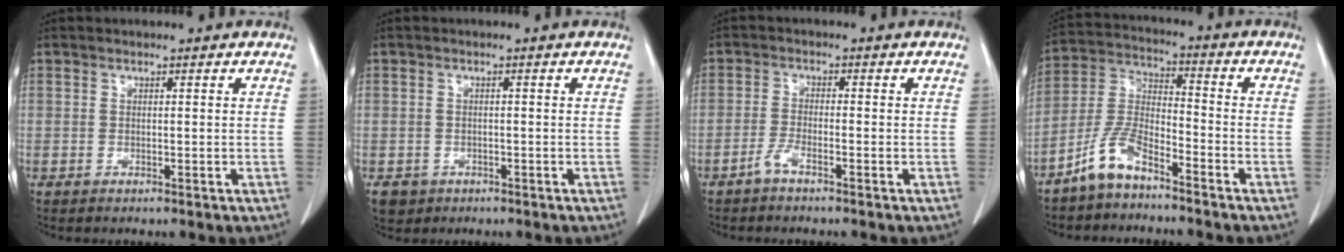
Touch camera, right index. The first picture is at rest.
{"total": 3.3, "force": [-1.6, 2.8, 0.3], "torque": [-0.005, 0.005, -0.023]}
{"total": 2.4, "force": [-1.9, 0.1, 1.6], "torque": [-0.035, 0.000, -0.040]}
{"total": 8.2, "force": [-6.3, 2.3, 4.7], "torque": [-0.112, 0.003, -0.130]}